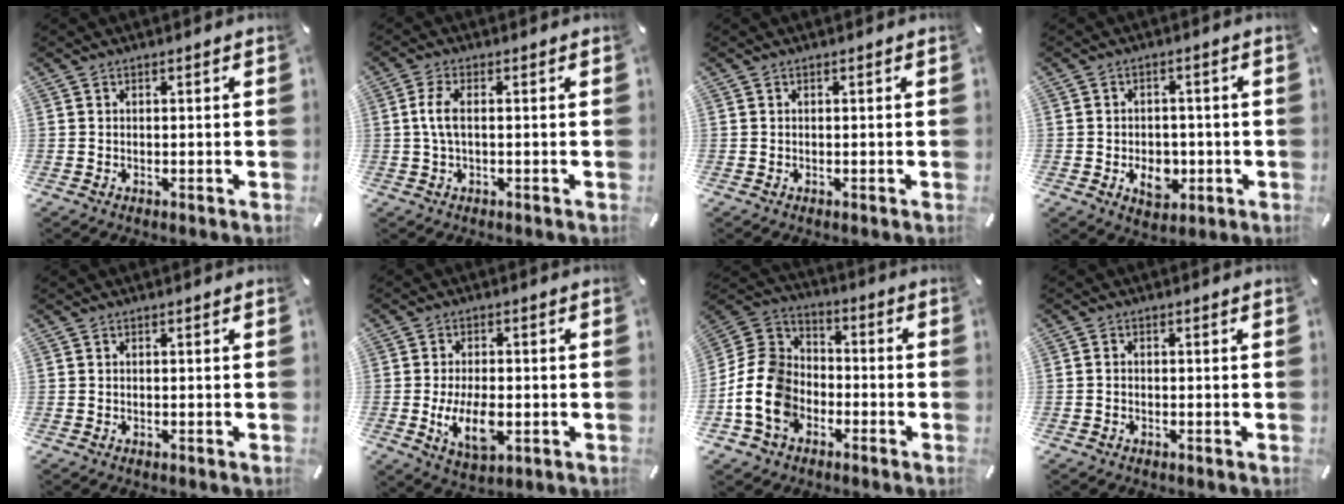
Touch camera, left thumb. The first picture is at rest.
{"total": 4.7, "force": [0.1, 1.6, 4.4], "torque": [-0.102, -0.006, -0.005]}
{"total": 0.0}
{"total": 7.2, "force": [-1.9, 5.4, 4.3], "torque": [-0.057, 0.002, -0.030]}
{"total": 0.0}
{"total": 8.7, "force": [-2.0, 4.4, 7.2], "torque": [-0.147, -0.006, -0.036]}
{"total": 14.4, "force": [-5.3, 11.4, 6.9], "torque": [-0.160, 0.032, -0.098]}
{"total": 0.9, "force": [-0.4, 0.6, 0.6], "torque": [-0.011, 0.002, -0.008]}